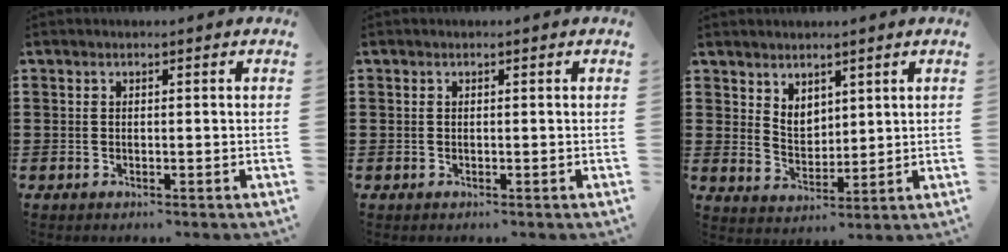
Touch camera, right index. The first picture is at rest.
{"total": 0.0}
{"total": 3.8, "force": [2.9, 2.3, 0.8], "torque": [-0.027, 0.002, 0.055]}